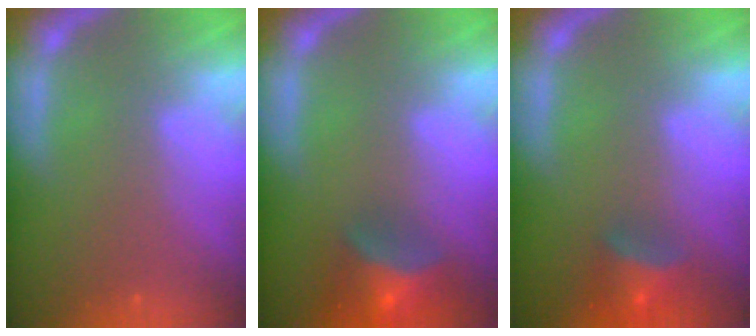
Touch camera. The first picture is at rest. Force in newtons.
{"total": 5.9}
{"total": 4.0}